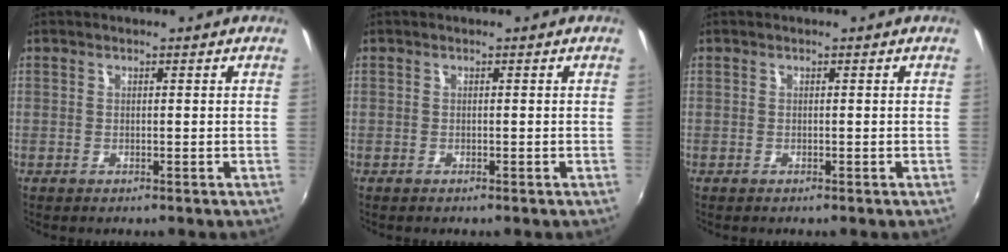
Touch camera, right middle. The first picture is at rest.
{"total": 0.0}
{"total": 0.0}